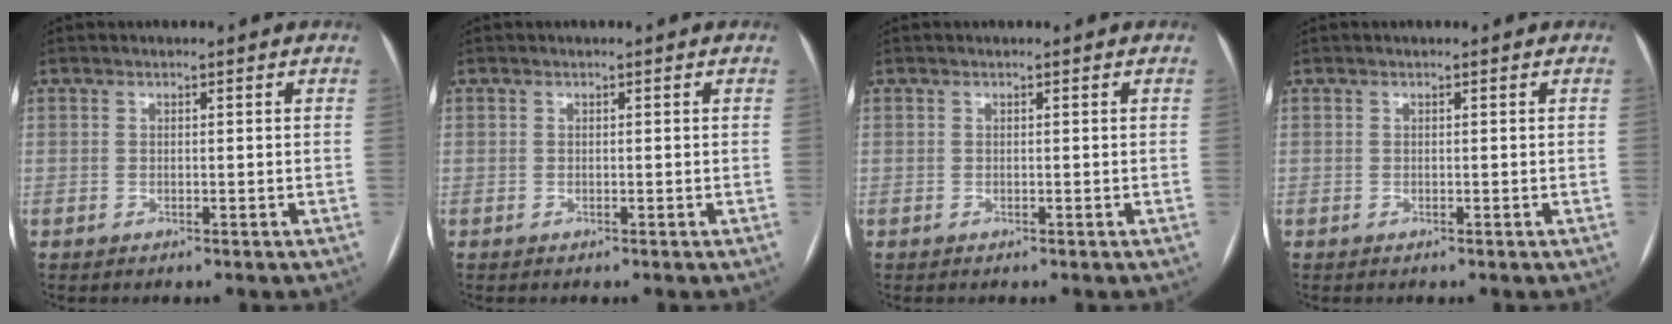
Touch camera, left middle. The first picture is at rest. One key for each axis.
{"total": 0.0}
{"total": 0.0}
{"total": 0.0}